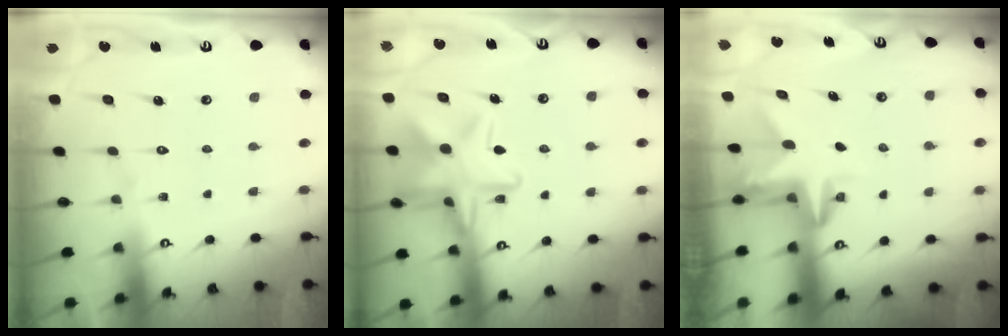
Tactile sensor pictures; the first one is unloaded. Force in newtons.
{"total": 17.4, "press": 17.4, "slide": 1.2}
{"total": 2.9, "press": 2.9, "slide": 0.2}